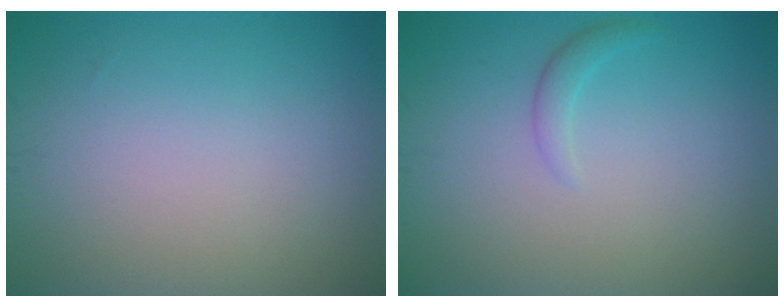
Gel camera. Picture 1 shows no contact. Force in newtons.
{"total": 1.1, "press": 1.1, "slide": 0.1}